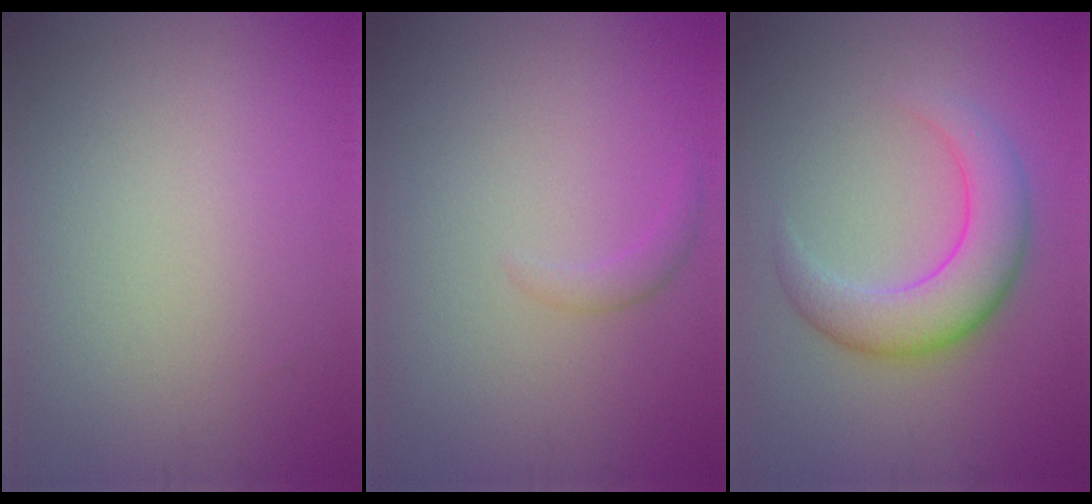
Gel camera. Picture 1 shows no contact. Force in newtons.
{"total": 1.1, "press": 1.1, "slide": 0.1}
{"total": 5.5, "press": 5.5, "slide": 0.1}